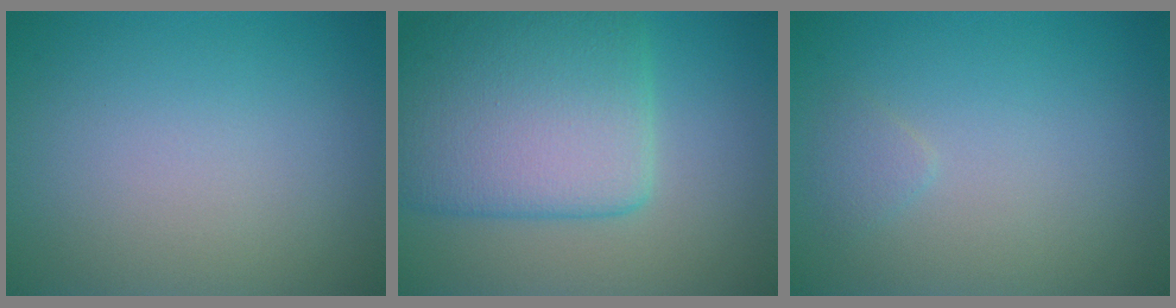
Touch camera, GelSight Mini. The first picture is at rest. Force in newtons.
{"total": 8.6, "press": 8.6, "slide": 0.3}
{"total": 0.9, "press": 0.9, "slide": 0.0}